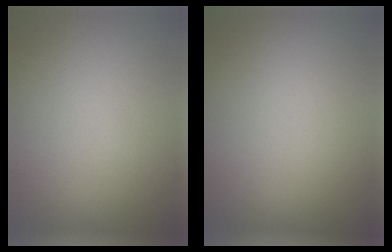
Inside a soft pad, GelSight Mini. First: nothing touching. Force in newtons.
{"total": 0.0}